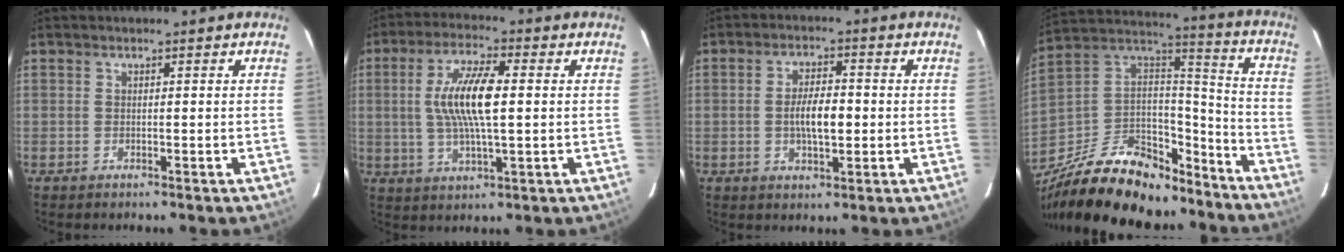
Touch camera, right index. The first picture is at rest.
{"total": 11.1, "force": [1.0, 2.7, 10.8], "torque": [-0.211, 0.006, 0.020]}
{"total": 6.5, "force": [-0.6, 2.4, 6.0], "torque": [-0.110, 0.003, -0.008]}
{"total": 29.2, "force": [-21.4, 13.3, 14.8], "torque": [-0.301, 0.027, -0.329]}